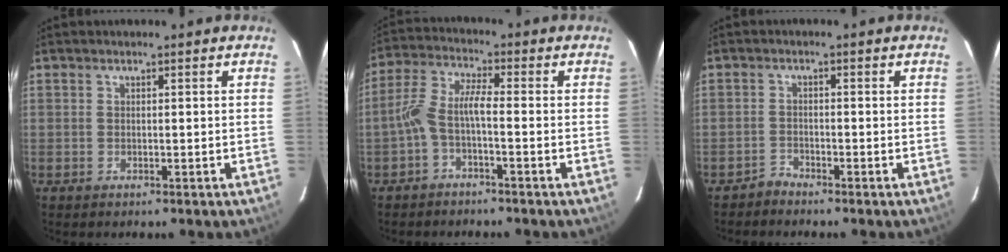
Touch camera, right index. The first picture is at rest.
{"total": 5.2, "force": [-2.2, 1.1, 4.6], "torque": [-0.113, 0.015, -0.043]}
{"total": 1.7, "force": [-1.6, 0.5, -0.5], "torque": [0.009, 0.007, -0.034]}